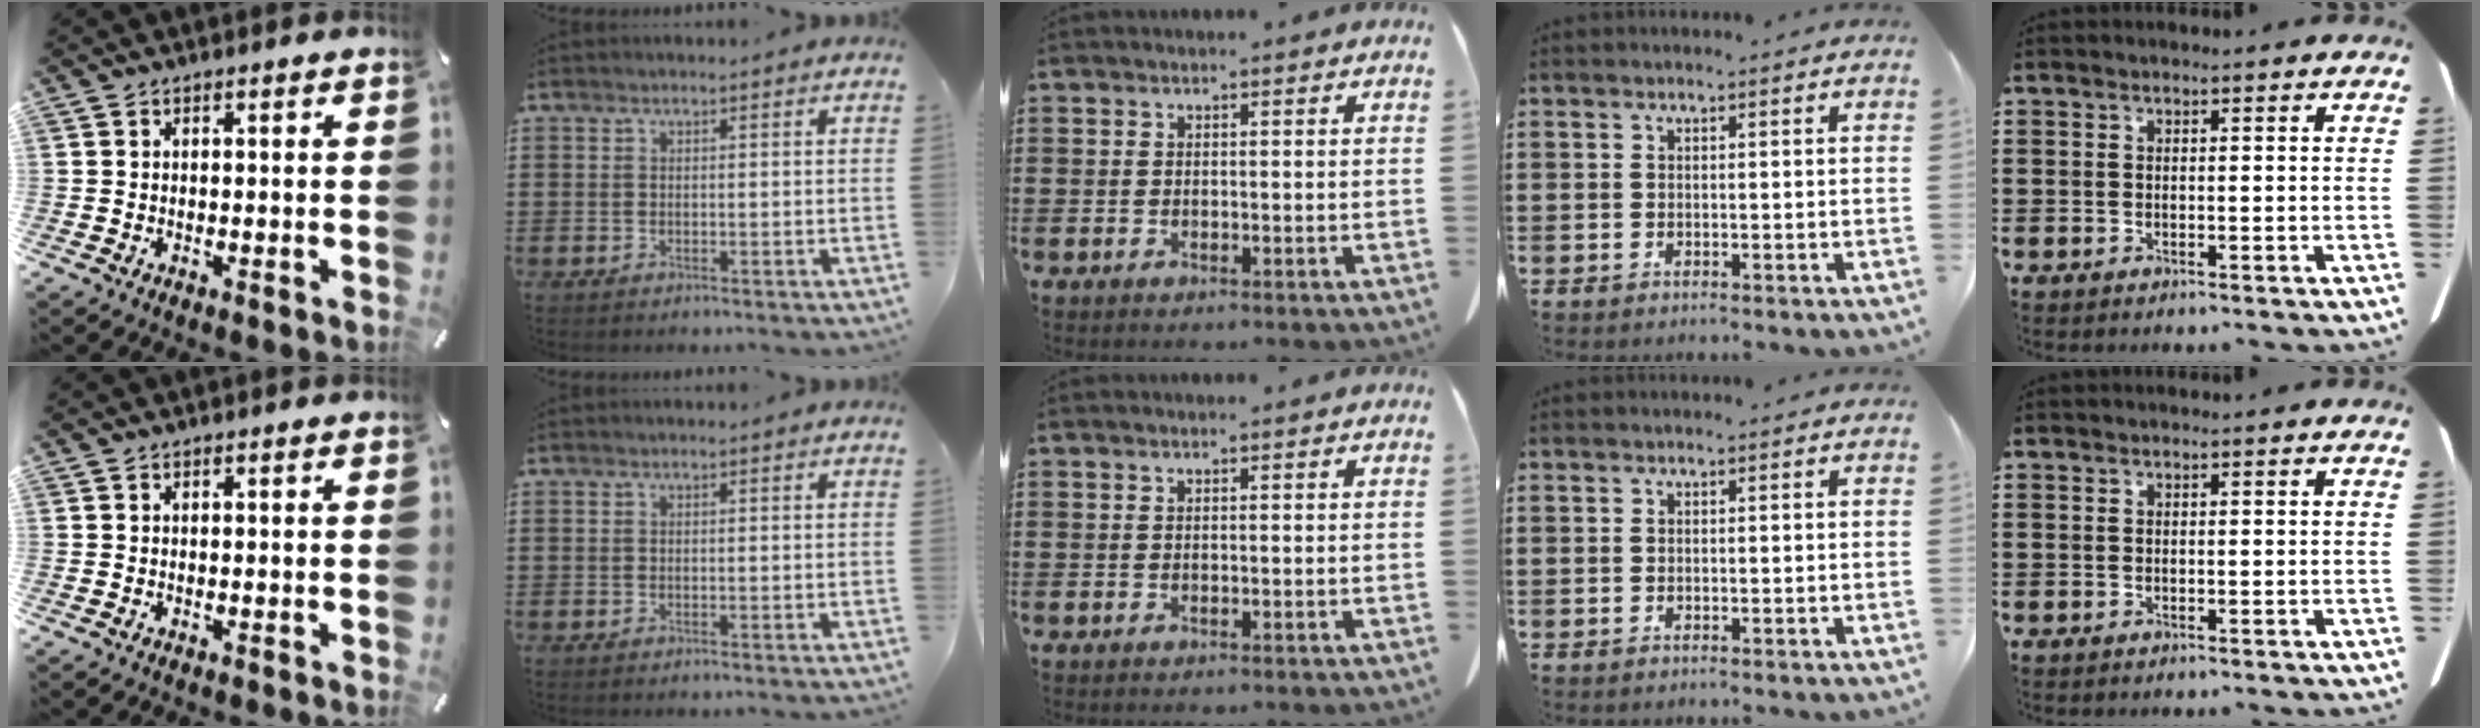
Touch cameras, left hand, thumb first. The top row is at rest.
{}